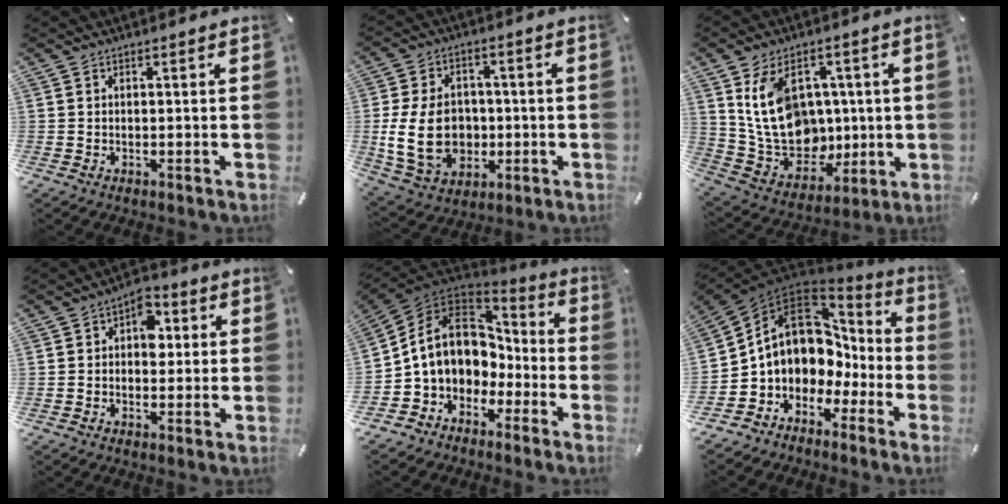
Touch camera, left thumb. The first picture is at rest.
{"total": 15.8, "force": [-1.8, 11.9, 10.2], "torque": [-0.228, 0.004, -0.030]}
{"total": 18.7, "force": [3.5, 14.7, 11.0], "torque": [-0.214, -0.020, 0.073]}
{"total": 6.9, "force": [0.6, 4.9, 4.9], "torque": [-0.051, -0.003, 0.001]}
{"total": 13.6, "force": [1.1, 11.4, 7.4], "torque": [-0.167, -0.003, 0.018]}
{"total": 13.4, "force": [2.9, 11.0, 7.1], "torque": [-0.142, -0.029, 0.058]}